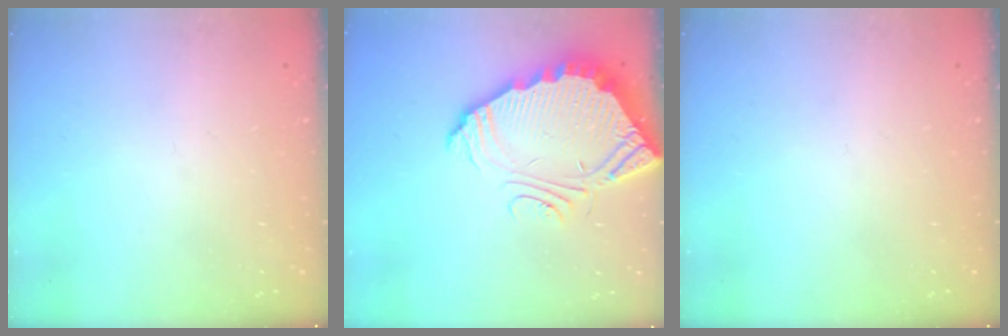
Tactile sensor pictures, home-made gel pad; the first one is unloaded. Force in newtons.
{"total": 5.8, "press": 5.8, "slide": 0.5}
{"total": 0.0}